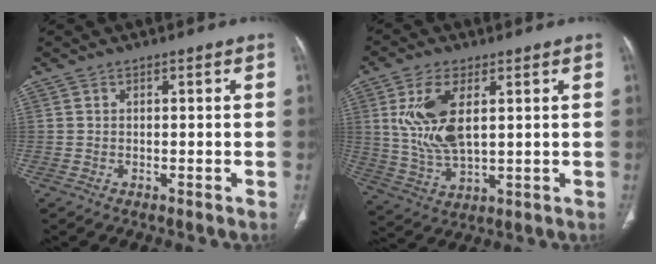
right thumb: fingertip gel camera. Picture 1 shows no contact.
{"total": 12.0, "force": [2.9, 5.8, 10.1], "torque": [-0.209, -0.013, 0.064]}